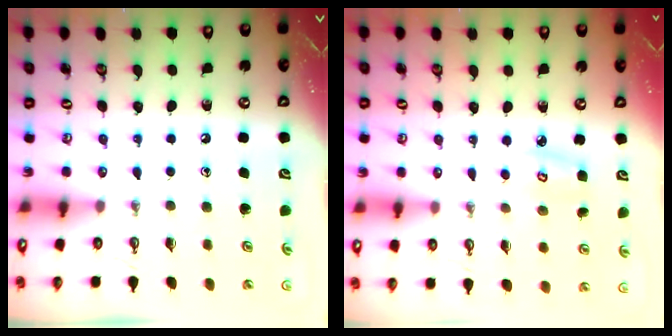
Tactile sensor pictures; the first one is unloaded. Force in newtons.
{"total": 4.5, "press": 4.5, "slide": 0.5}